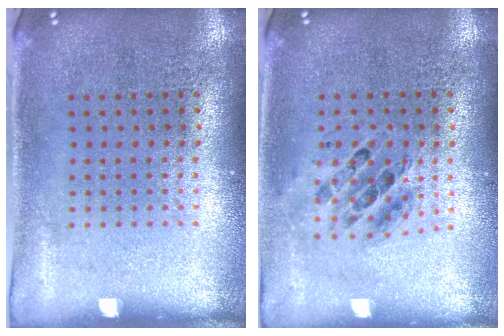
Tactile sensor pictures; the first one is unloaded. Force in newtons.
{"total": 0.7, "press": 0.7, "slide": 0.2}